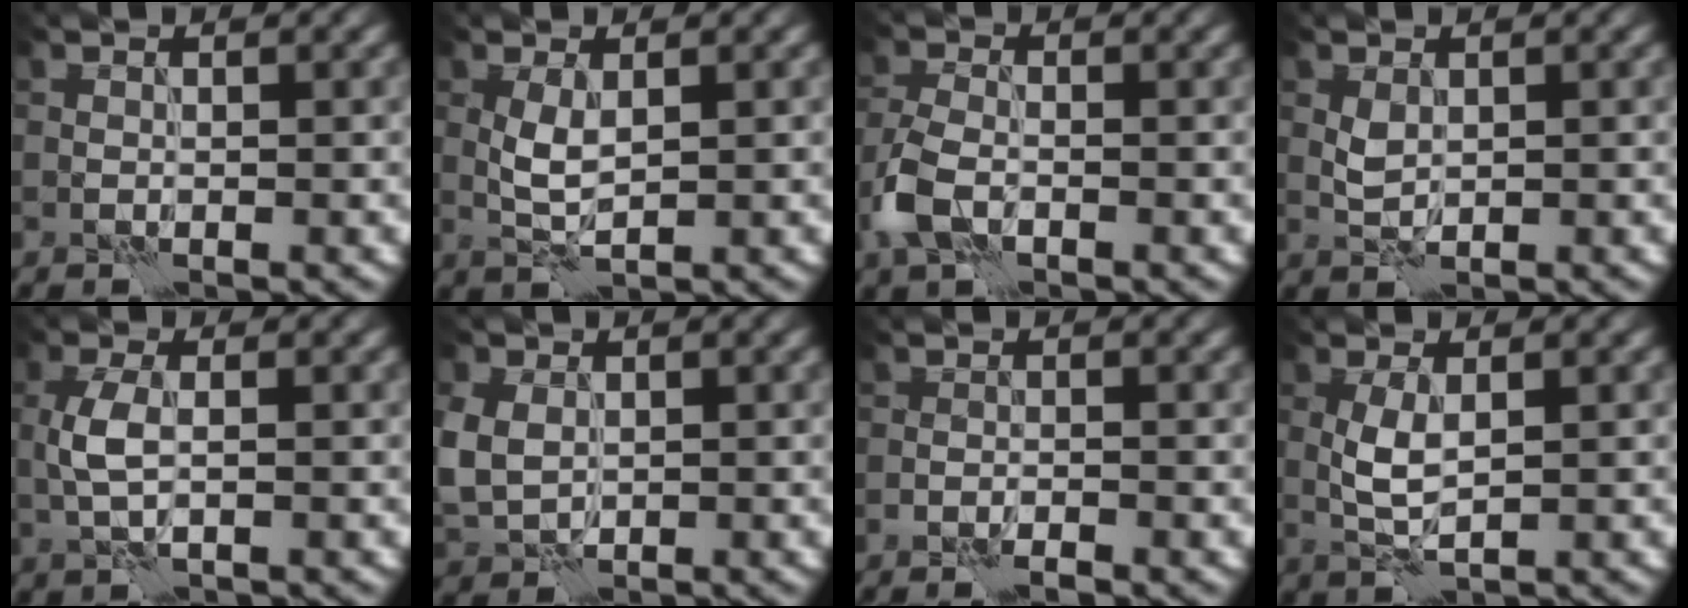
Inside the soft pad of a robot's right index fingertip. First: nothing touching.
{"total": 2.2, "force": [0.3, 0.8, 2.1], "torque": [-0.049, 0.002, 0.008]}
{"total": 3.5, "force": [-1.6, 2.0, 2.5], "torque": [-0.061, -0.001, -0.040]}
{"total": 1.2, "force": [0.4, 0.7, 0.9], "torque": [-0.024, -0.002, 0.013]}
{"total": 2.6, "force": [0.0, 1.0, 2.4], "torque": [-0.058, 0.002, -0.001]}
{"total": 4.6, "force": [0.2, 3.6, 2.9], "torque": [-0.084, -0.005, 0.010]}
{"total": 1.2, "force": [-0.9, 0.2, 0.7], "torque": [-0.014, 0.001, -0.019]}
{"total": 2.7, "force": [0.2, 0.9, 2.6], "torque": [-0.058, 0.002, 0.006]}